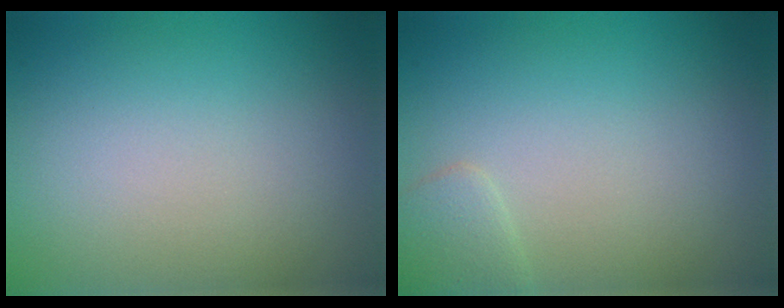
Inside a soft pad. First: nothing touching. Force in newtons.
{"total": 1.4, "press": 1.4, "slide": 0.1}